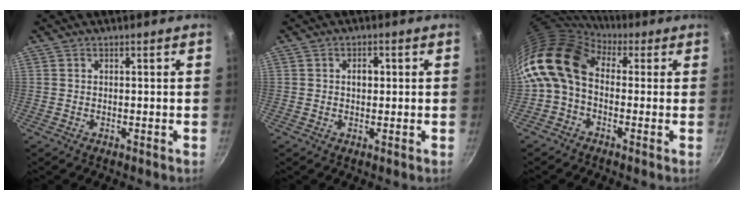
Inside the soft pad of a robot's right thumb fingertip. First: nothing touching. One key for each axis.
{"total": 2.5, "fx": 0.3, "fy": 1.8, "fz": 1.7, "tx": -0.012, "ty": 0.004, "tz": 0.003}
{"total": 12.7, "fx": 0.9, "fy": 9.1, "fz": 8.8, "tx": -0.158, "ty": 0.024, "tz": -0.007}